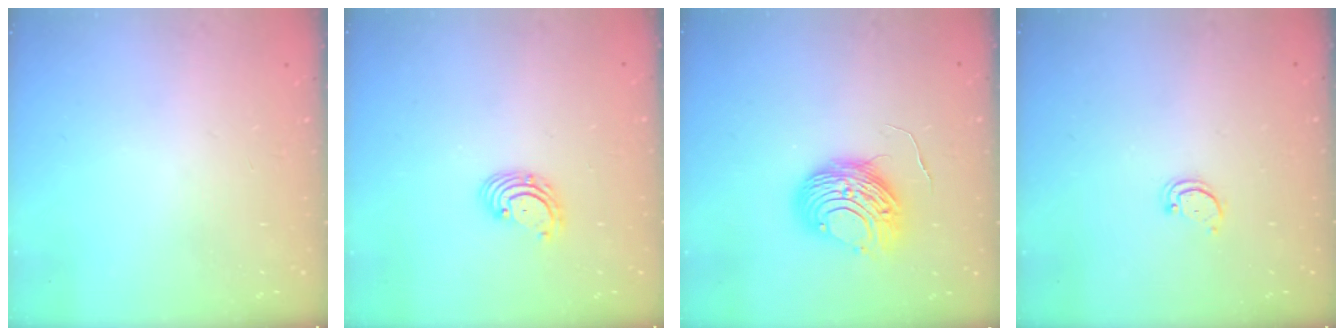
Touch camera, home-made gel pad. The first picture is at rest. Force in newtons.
{"total": 2.7, "press": 2.7, "slide": 0.1}
{"total": 10.0, "press": 10.0, "slide": 0.9}
{"total": 1.9, "press": 1.9, "slide": 0.2}